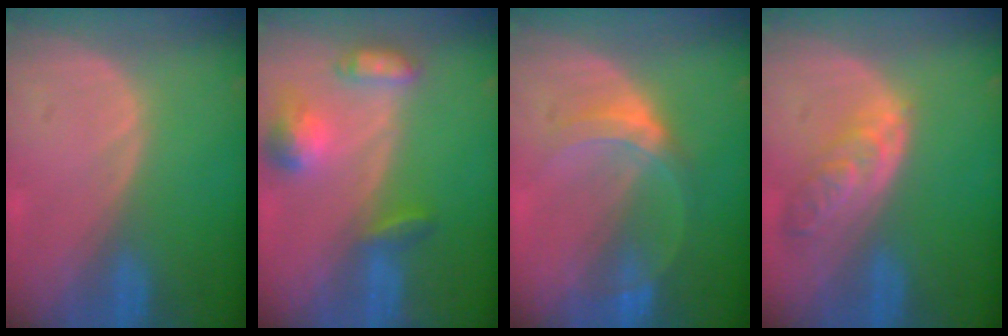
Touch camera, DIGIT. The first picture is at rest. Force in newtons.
{"total": 6.2, "press": 6.2, "slide": 0.4}
{"total": 5.2, "press": 4.8, "slide": 1.8}
{"total": 5.6, "press": 5.1, "slide": 2.2}